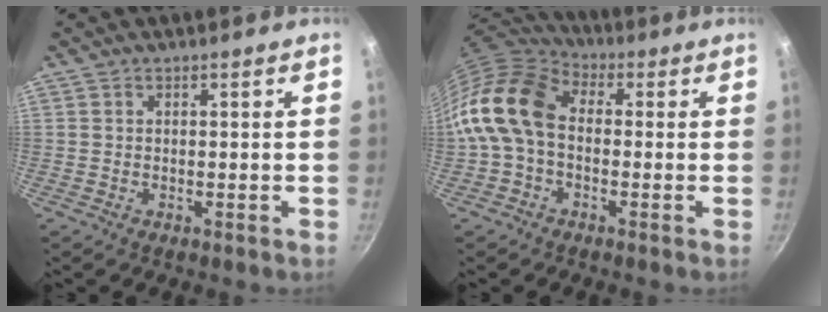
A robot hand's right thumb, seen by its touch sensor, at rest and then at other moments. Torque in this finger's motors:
{"motor_torque": [2.09, 2.77, 1.82, -0.35, 0.24]}